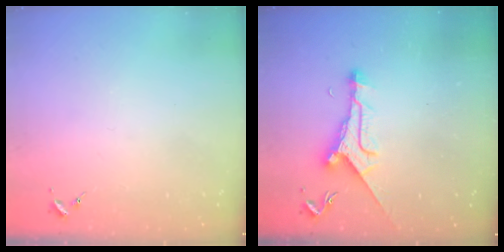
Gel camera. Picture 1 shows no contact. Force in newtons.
{"total": 9.5, "press": 9.5, "slide": 0.3}